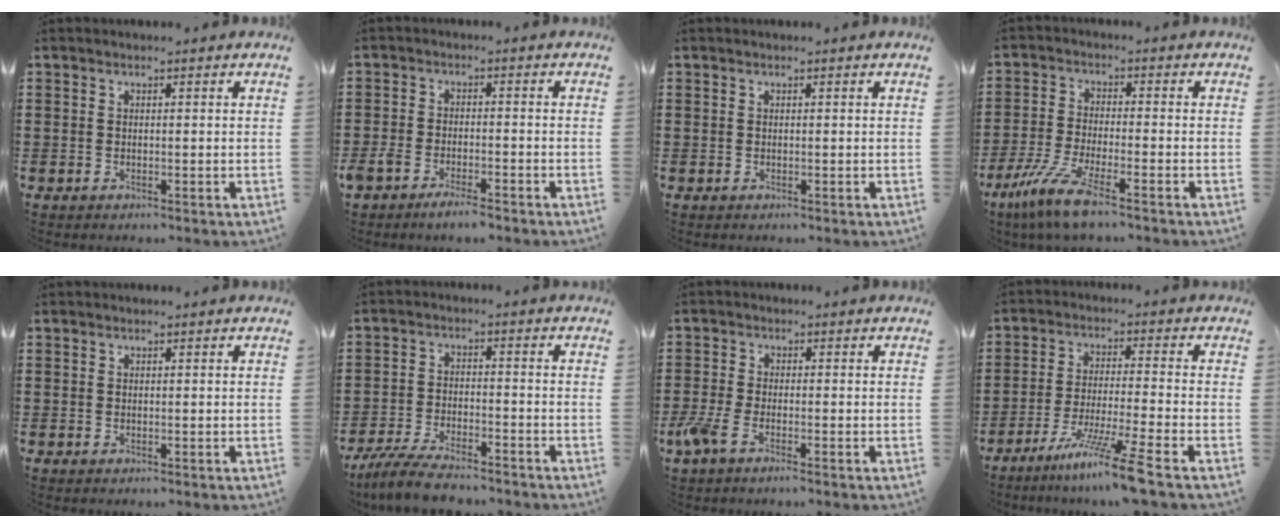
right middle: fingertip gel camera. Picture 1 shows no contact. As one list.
[{"total": 3.5, "force": [-3.1, 0.7, 1.6], "torque": [-0.040, 0.000, -0.063]}, {"total": 0.0}, {"total": 7.7, "force": [-5.5, 0.5, 5.4], "torque": [-0.133, -0.022, -0.111]}, {"total": 0.0}, {"total": 6.3, "force": [-5.7, 1.0, 2.4], "torque": [-0.057, 0.000, -0.112]}, {"total": 3.3, "force": [-1.9, 0.8, 2.6], "torque": [-0.079, -0.010, -0.045]}, {"total": 9.3, "force": [-6.8, -1.0, 6.2], "torque": [-0.117, -0.017, -0.132]}]